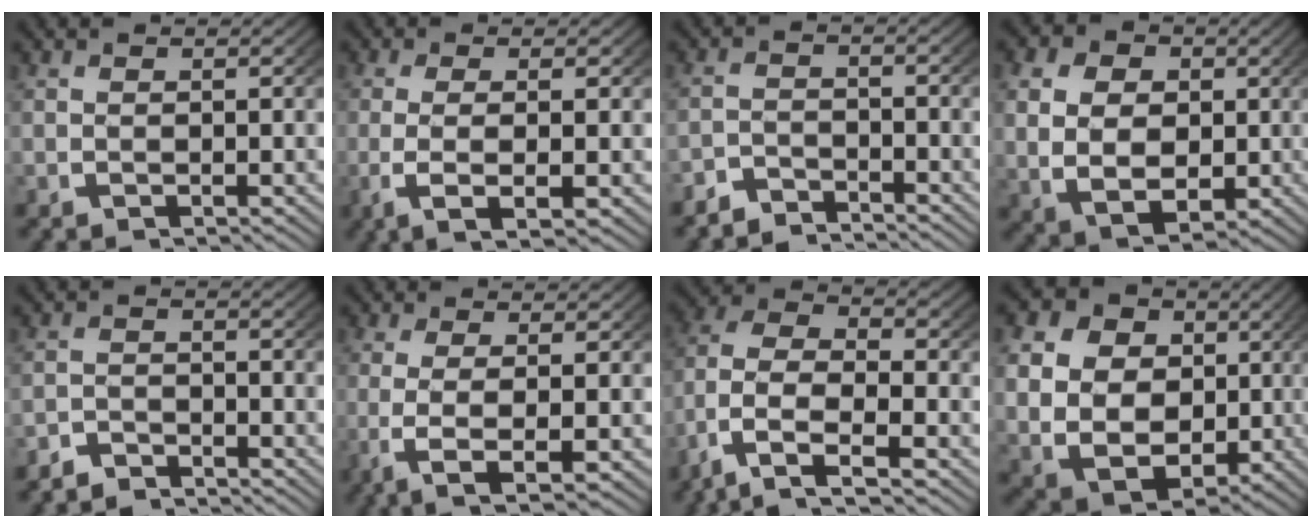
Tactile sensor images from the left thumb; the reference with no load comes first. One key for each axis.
{"total": 4.8, "fx": -0.8, "fy": 1.4, "fz": 4.6, "tx": -0.096, "ty": -0.011, "tz": -0.006}
{"total": 3.1, "fx": -3.1, "fy": 0.5, "fz": 0.1, "tx": 0.002, "ty": -0.008, "tz": -0.062}
{"total": 9.2, "fx": -0.1, "fy": 7.1, "fz": 5.8, "tx": -0.116, "ty": -0.037, "tz": 0.012}
{"total": 2.8, "fx": -2.8, "fy": 0.4, "fz": 0.1, "tx": 0.002, "ty": -0.007, "tz": -0.056}
{"total": 5.6, "fx": -0.9, "fy": 1.8, "fz": 5.2, "tx": -0.113, "ty": -0.017, "tz": -0.003}
{"total": 10.7, "fx": -3.2, "fy": 6.8, "fz": 7.7, "tx": -0.187, "ty": -0.047, "tz": -0.038}
{"total": 16.0, "fx": 0.0, "fy": 13.1, "fz": 9.3, "tx": -0.212, "ty": -0.055, "tz": 0.009}